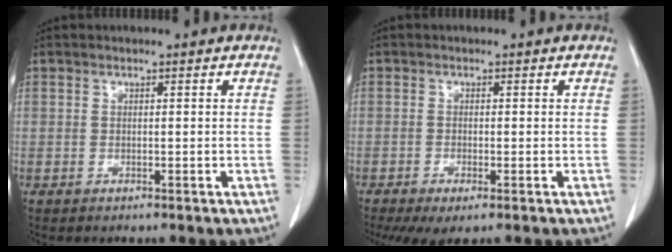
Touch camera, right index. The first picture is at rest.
{"total": 4.0, "force": [-2.2, 1.0, 3.2], "torque": [-0.052, -0.012, -0.035]}